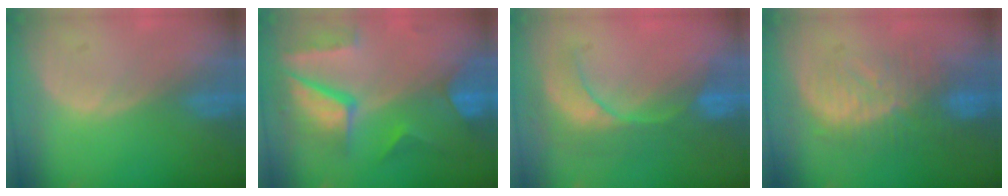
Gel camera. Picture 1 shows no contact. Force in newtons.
{"total": 10.5, "press": 8.8, "slide": 5.7}
{"total": 8.5, "press": 7.9, "slide": 3.3}
{"total": 9.9, "press": 9.1, "slide": 3.9}